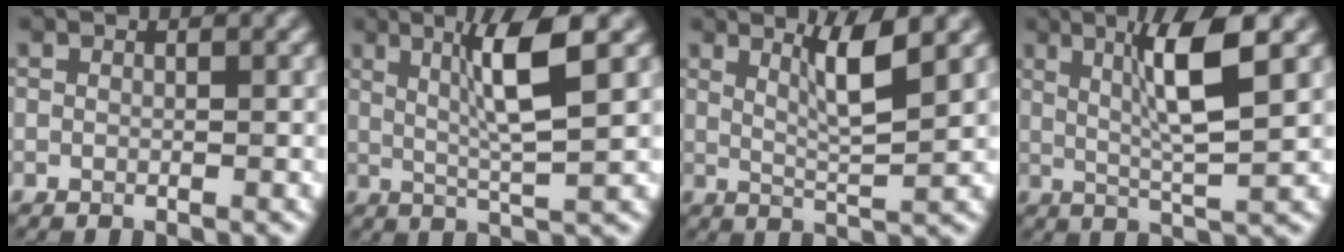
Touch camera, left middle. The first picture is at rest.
{"total": 6.0, "force": [1.9, 0.7, 5.6], "torque": [-0.101, 0.001, 0.037]}
{"total": 4.1, "force": [1.9, 0.6, 3.5], "torque": [-0.057, -0.007, 0.038]}
{"total": 6.6, "force": [2.1, 1.0, 6.1], "torque": [-0.106, 0.002, 0.040]}